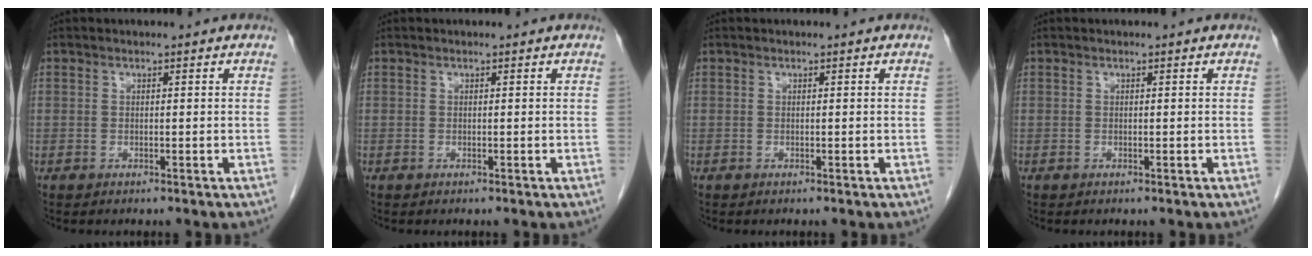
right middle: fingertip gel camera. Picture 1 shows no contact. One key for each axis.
{"total": 0.0}
{"total": 0.0}
{"total": 0.0}